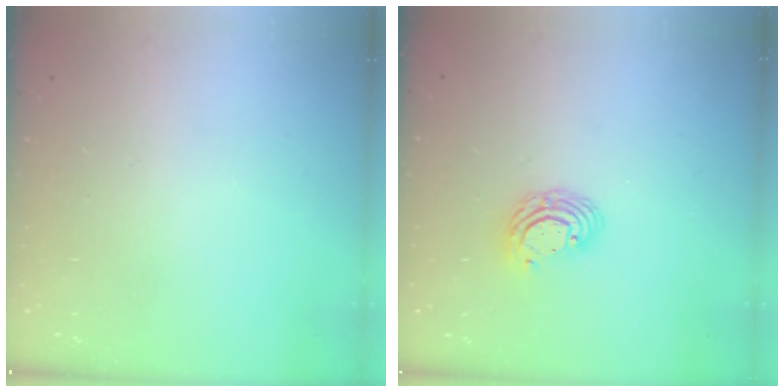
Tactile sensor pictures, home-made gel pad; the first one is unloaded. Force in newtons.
{"total": 7.3, "press": 7.1, "slide": 1.3}